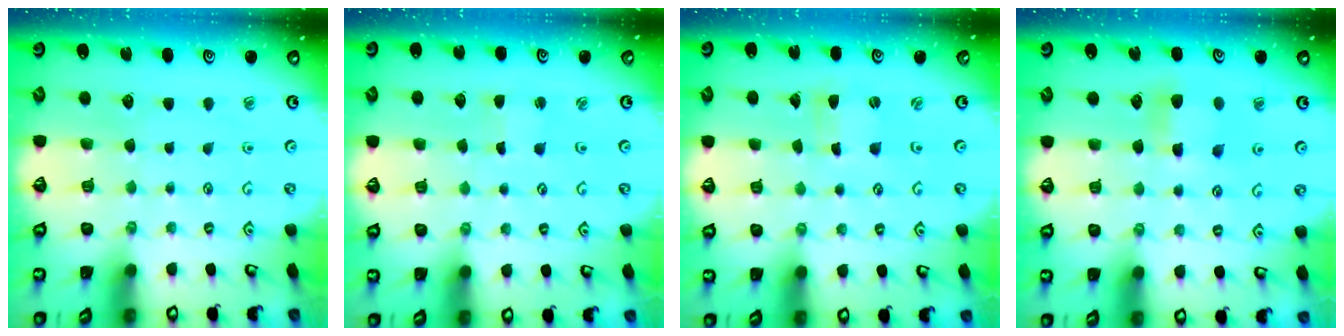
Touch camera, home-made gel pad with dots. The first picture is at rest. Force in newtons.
{"total": 1.5, "press": 1.5, "slide": 0.2}
{"total": 0.0}
{"total": 6.5, "press": 6.5, "slide": 0.9}